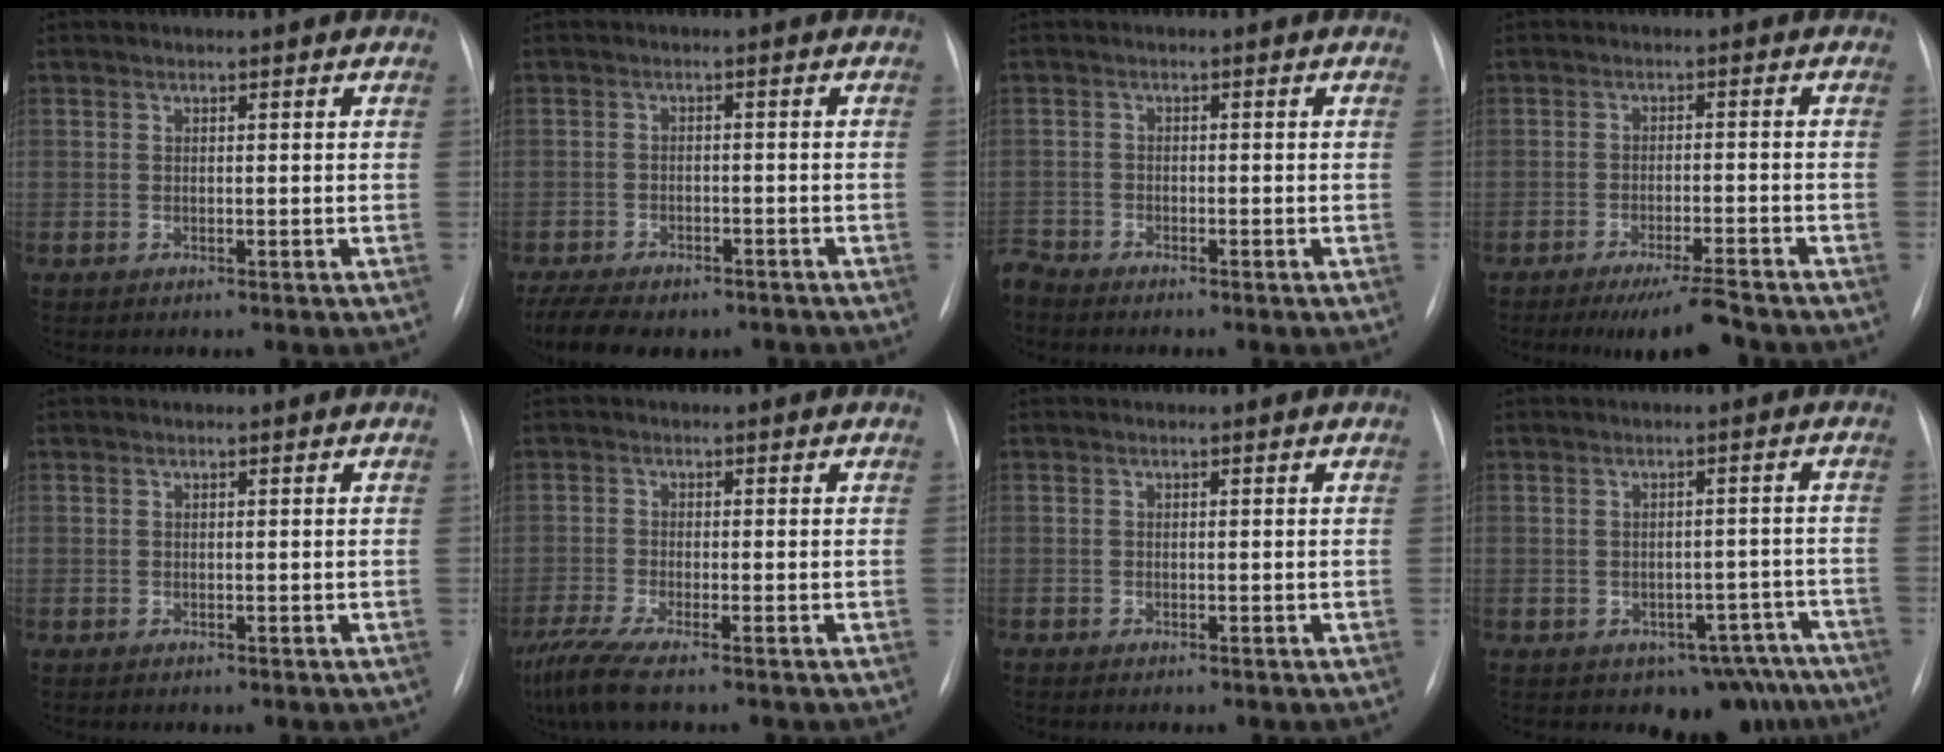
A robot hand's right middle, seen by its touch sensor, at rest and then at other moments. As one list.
[{"total": 12.8, "force": [-9.8, 5.6, 5.9], "torque": [-0.121, -0.001, -0.135]}, {"total": 2.5, "force": [-2.5, 0.2, 0.1], "torque": [0.001, -0.012, -0.047]}, {"total": 6.8, "force": [-5.7, 0.2, 3.7], "torque": [-0.051, -0.017, -0.093]}, {"total": 0.0}, {"total": 6.2, "force": [-4.7, 0.3, 4.2], "torque": [-0.085, -0.021, -0.086]}, {"total": 0.0}, {"total": 9.5, "force": [-7.5, 5.5, 1.7], "torque": [0.014, 0.029, -0.086]}]